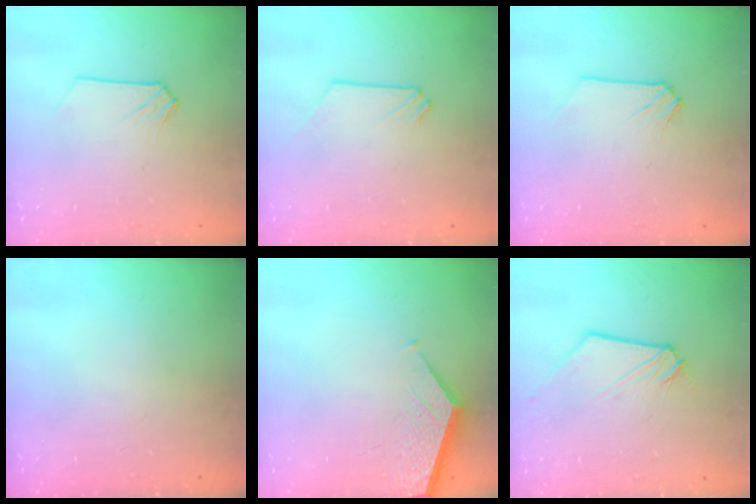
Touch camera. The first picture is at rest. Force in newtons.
{"total": 0.0}
{"total": 0.0}
{"total": 0.0}
{"total": 2.6, "press": 2.6, "slide": 0.4}
{"total": 0.8, "press": 0.8, "slide": 0.1}